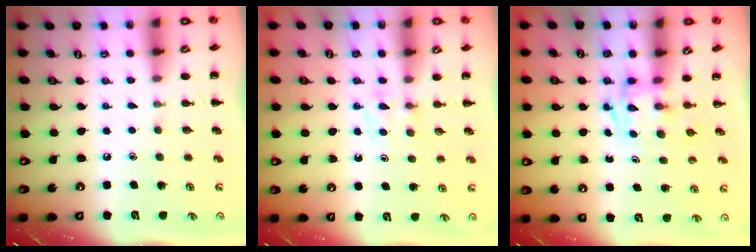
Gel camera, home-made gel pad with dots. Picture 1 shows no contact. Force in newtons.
{"total": 3.4, "press": 3.2, "slide": 1.2}
{"total": 2.9, "press": 2.9, "slide": 0.1}